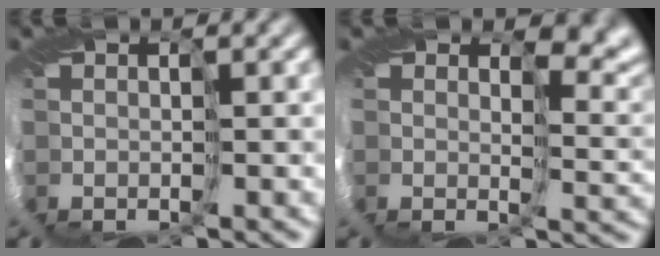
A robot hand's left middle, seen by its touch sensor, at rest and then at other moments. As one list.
[{"total": 4.9, "force": [3.3, 2.4, 2.8], "torque": [-0.050, -0.012, 0.060]}]